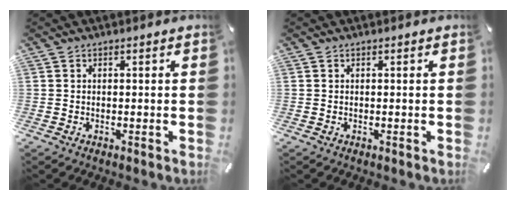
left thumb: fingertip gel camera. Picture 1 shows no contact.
{"total": 0.0}